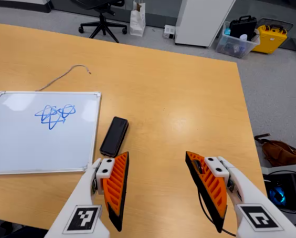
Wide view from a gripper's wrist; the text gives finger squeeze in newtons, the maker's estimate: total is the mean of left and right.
{"total": 0.0}